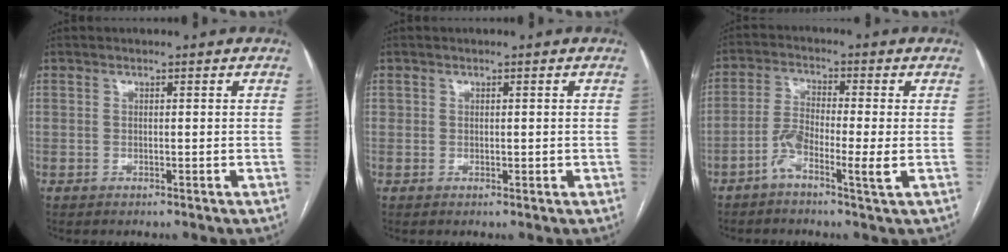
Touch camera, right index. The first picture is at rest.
{"total": 1.0, "force": [0.1, 0.9, 0.5], "torque": [-0.006, 0.001, 0.005]}
{"total": 5.9, "force": [-2.4, 0.6, 5.4], "torque": [-0.111, 0.005, -0.048]}